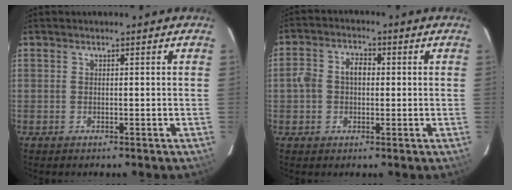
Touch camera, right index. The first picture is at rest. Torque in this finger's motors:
{"motor_torque": [0.12, -0.01, 0.27, 0.06]}